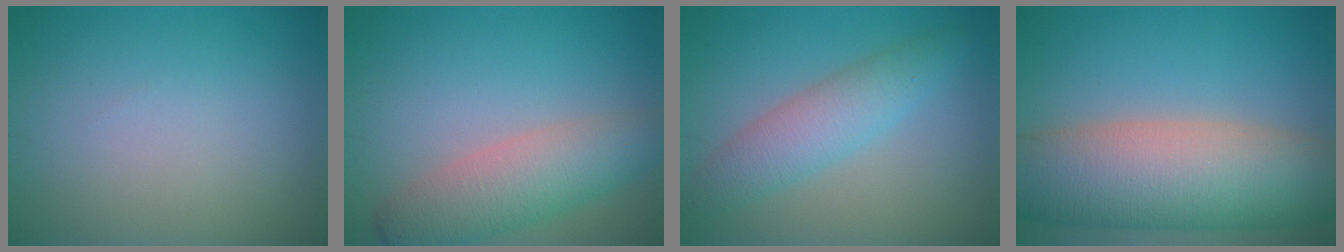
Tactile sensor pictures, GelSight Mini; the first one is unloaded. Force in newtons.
{"total": 5.2, "press": 5.2, "slide": 0.2}
{"total": 4.1, "press": 4.1, "slide": 0.1}
{"total": 11.8, "press": 11.8, "slide": 1.1}